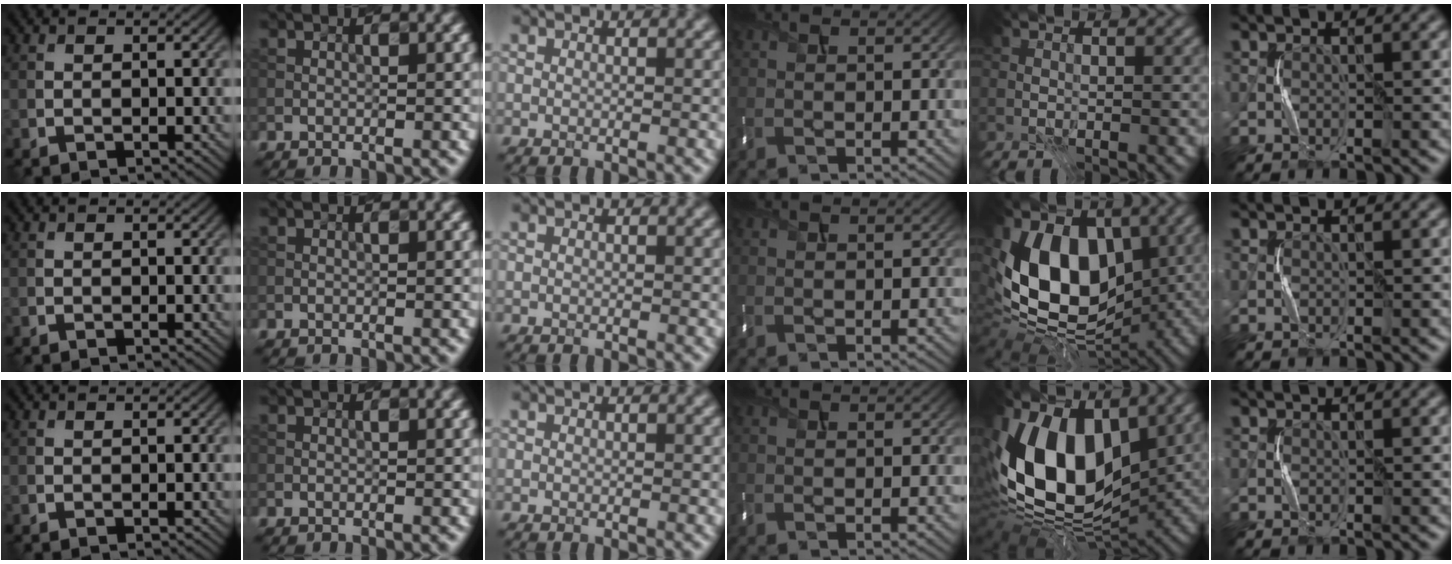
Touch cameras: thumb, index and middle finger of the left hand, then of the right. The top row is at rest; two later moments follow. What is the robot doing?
{"motion": "press", "object": "mouse"}